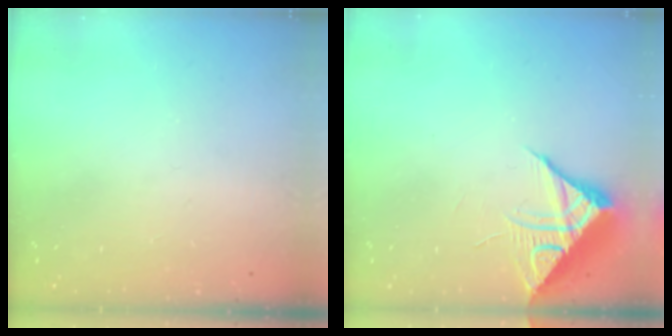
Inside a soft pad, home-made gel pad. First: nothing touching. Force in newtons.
{"total": 9.7, "press": 9.7, "slide": 0.5}